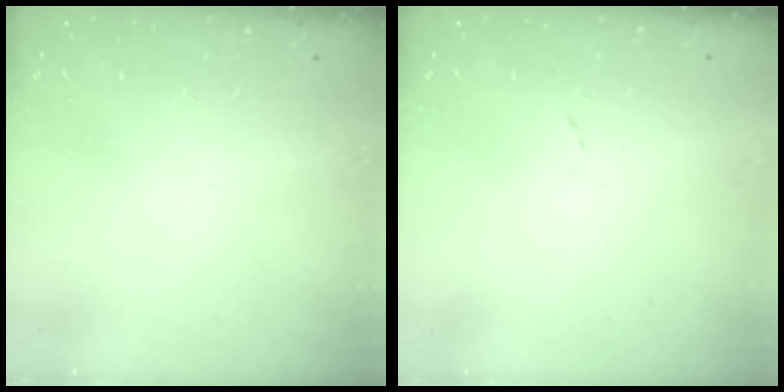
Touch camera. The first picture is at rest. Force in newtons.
{"total": 4.2, "press": 4.1, "slide": 0.7}